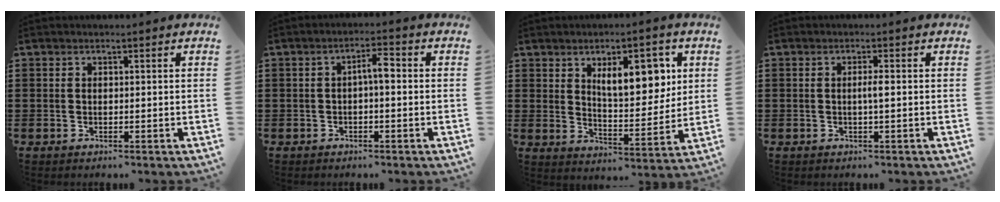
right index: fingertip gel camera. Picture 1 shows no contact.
{"total": 3.0, "force": [-0.2, 0.8, 2.9], "torque": [-0.055, 0.008, -0.007]}
{"total": 9.7, "force": [3.9, 4.4, 7.7], "torque": [-0.113, -0.005, 0.058]}
{"total": 1.6, "force": [-0.1, 0.0, 1.6], "torque": [-0.031, -0.002, -0.003]}